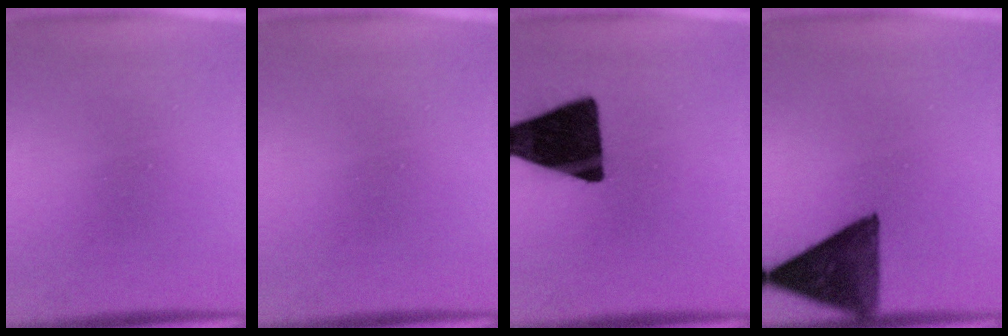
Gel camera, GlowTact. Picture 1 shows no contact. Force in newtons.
{"total": 0.0}
{"total": 16.5}
{"total": 12.3}